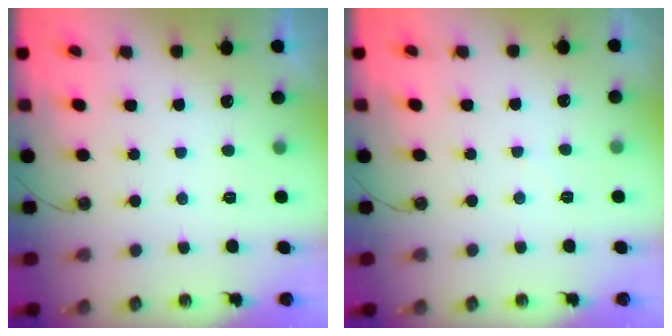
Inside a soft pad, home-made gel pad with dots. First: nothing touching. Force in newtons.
{"total": 2.8, "press": 2.8, "slide": 0.5}